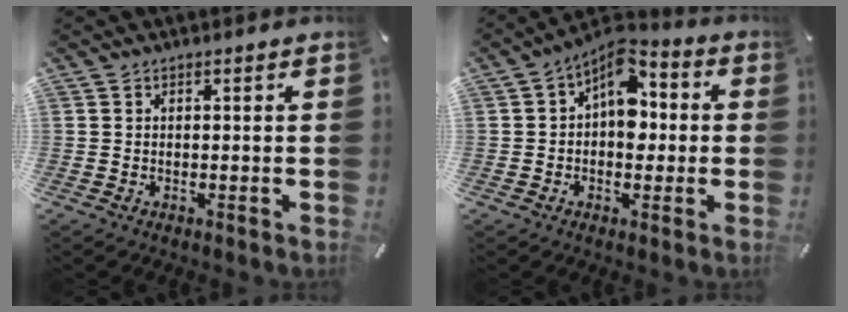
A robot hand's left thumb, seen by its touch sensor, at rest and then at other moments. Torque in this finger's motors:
{"motor_torque": [0.35, 0.89, 0.93, 0.48, 0.16]}